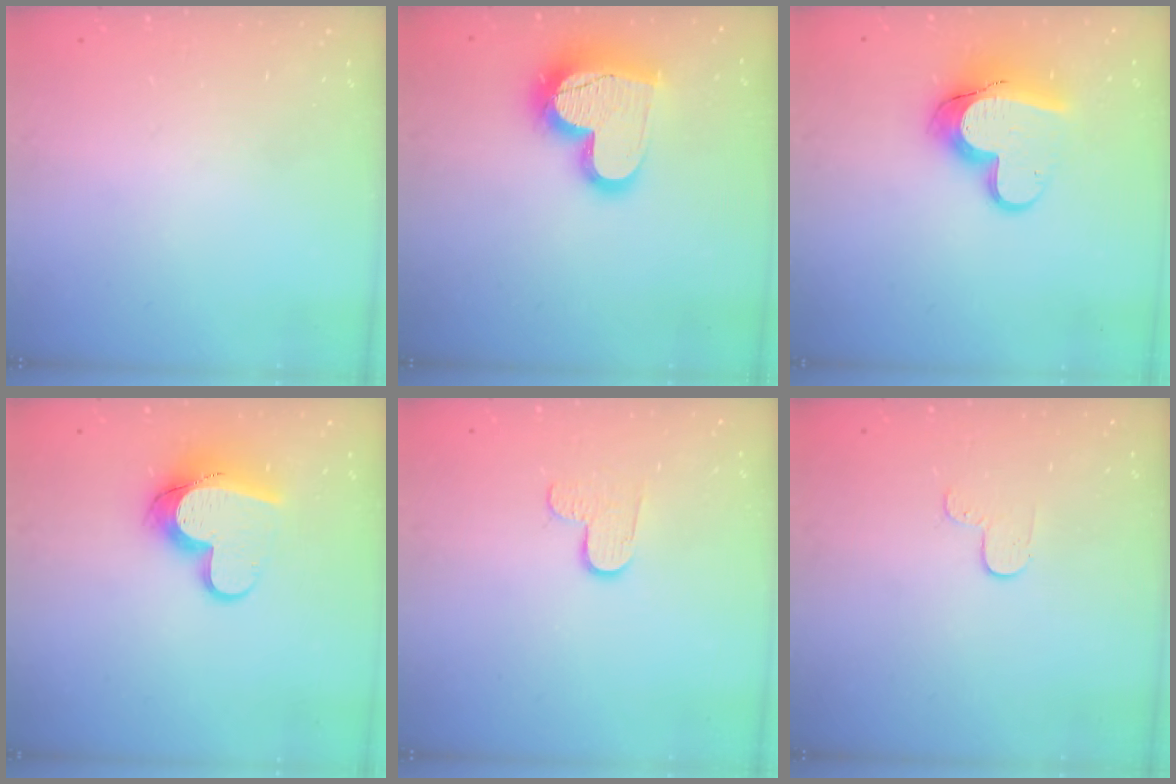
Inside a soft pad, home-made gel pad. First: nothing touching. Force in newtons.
{"total": 18.5, "press": 18.4, "slide": 1.6}
{"total": 13.7, "press": 13.7, "slide": 1.3}
{"total": 12.7, "press": 12.7, "slide": 1.4}
{"total": 5.5, "press": 5.5, "slide": 0.4}
{"total": 3.7, "press": 3.6, "slide": 0.3}